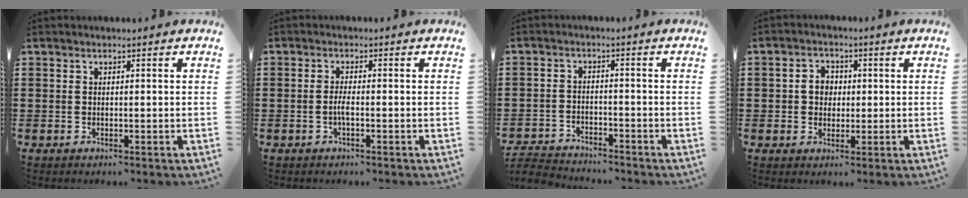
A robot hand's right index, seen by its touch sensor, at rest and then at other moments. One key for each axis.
{"total": 2.2, "fx": -0.8, "fy": 0.1, "fz": 2.0, "tx": -0.054, "ty": -0.009, "tz": -0.019}
{"total": 3.6, "fx": -3.5, "fy": 0.4, "fz": 0.0, "tx": -0.014, "ty": -0.001, "tz": -0.079}
{"total": 3.4, "fx": 0.0, "fy": 3.0, "fz": 1.7, "tx": -0.043, "ty": 0.011, "tz": -0.004}